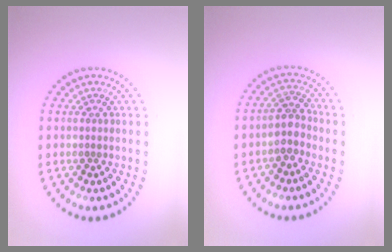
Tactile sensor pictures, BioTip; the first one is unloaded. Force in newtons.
{"total": 2.4, "press": 2.0, "slide": 1.3}